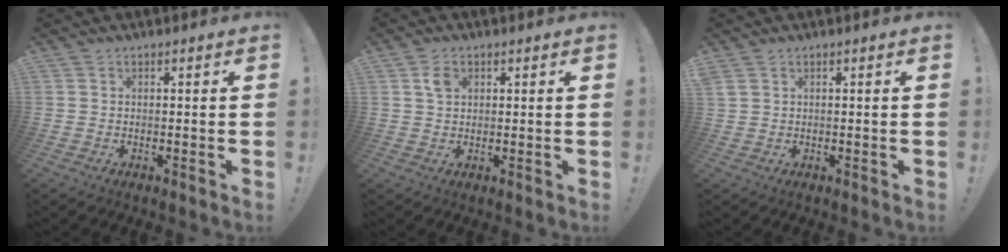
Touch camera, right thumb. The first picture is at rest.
{"total": 2.9, "force": [1.2, 2.0, 1.7], "torque": [-0.030, 0.000, 0.021]}
{"total": 1.6, "force": [0.9, 0.9, 1.0], "torque": [-0.027, 0.005, 0.019]}